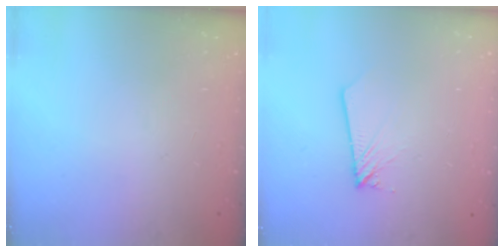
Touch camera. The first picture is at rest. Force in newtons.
{"total": 1.8, "press": 1.8, "slide": 0.1}